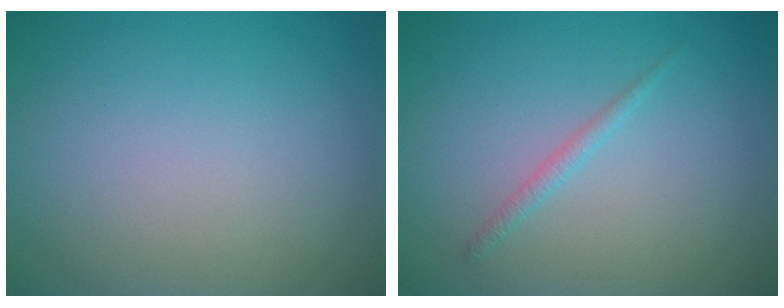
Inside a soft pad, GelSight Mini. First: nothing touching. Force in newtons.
{"total": 1.0, "press": 1.0, "slide": 0.1}